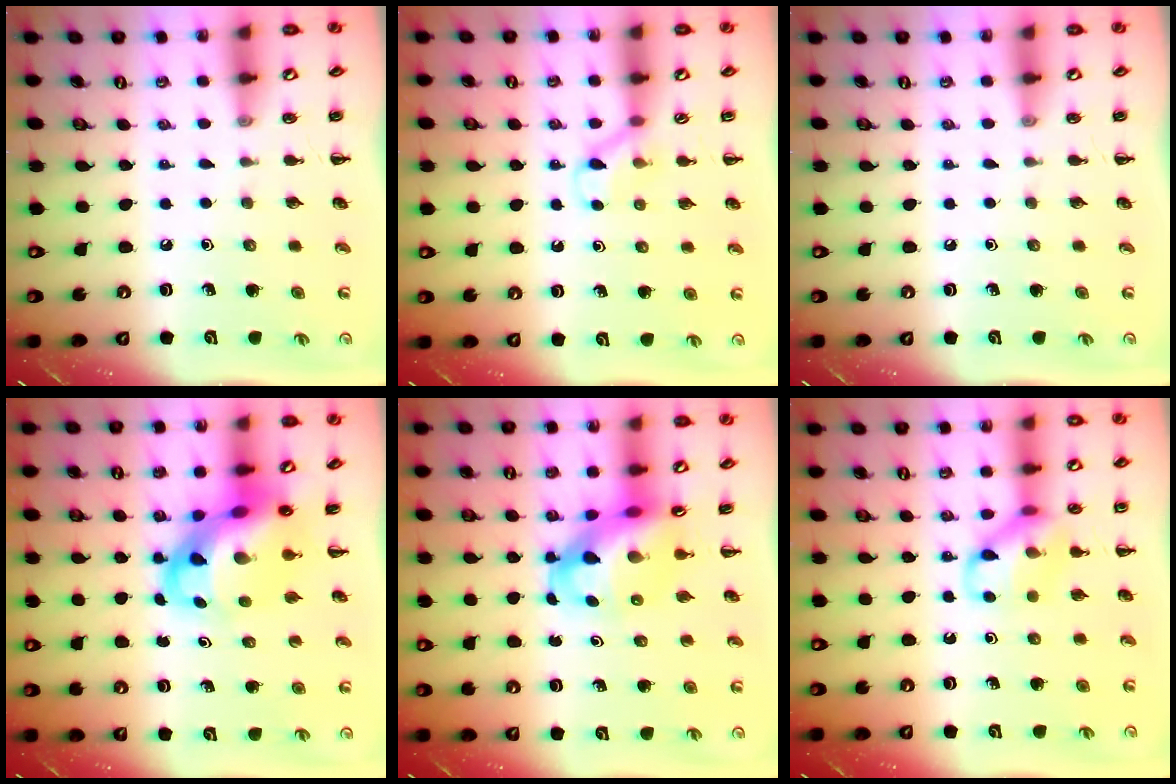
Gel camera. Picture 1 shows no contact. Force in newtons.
{"total": 4.9, "press": 4.6, "slide": 1.6}
{"total": 0.0}
{"total": 8.6, "press": 8.2, "slide": 2.4}
{"total": 10.5, "press": 10.0, "slide": 3.1}
{"total": 12.5, "press": 12.4, "slide": 1.7}